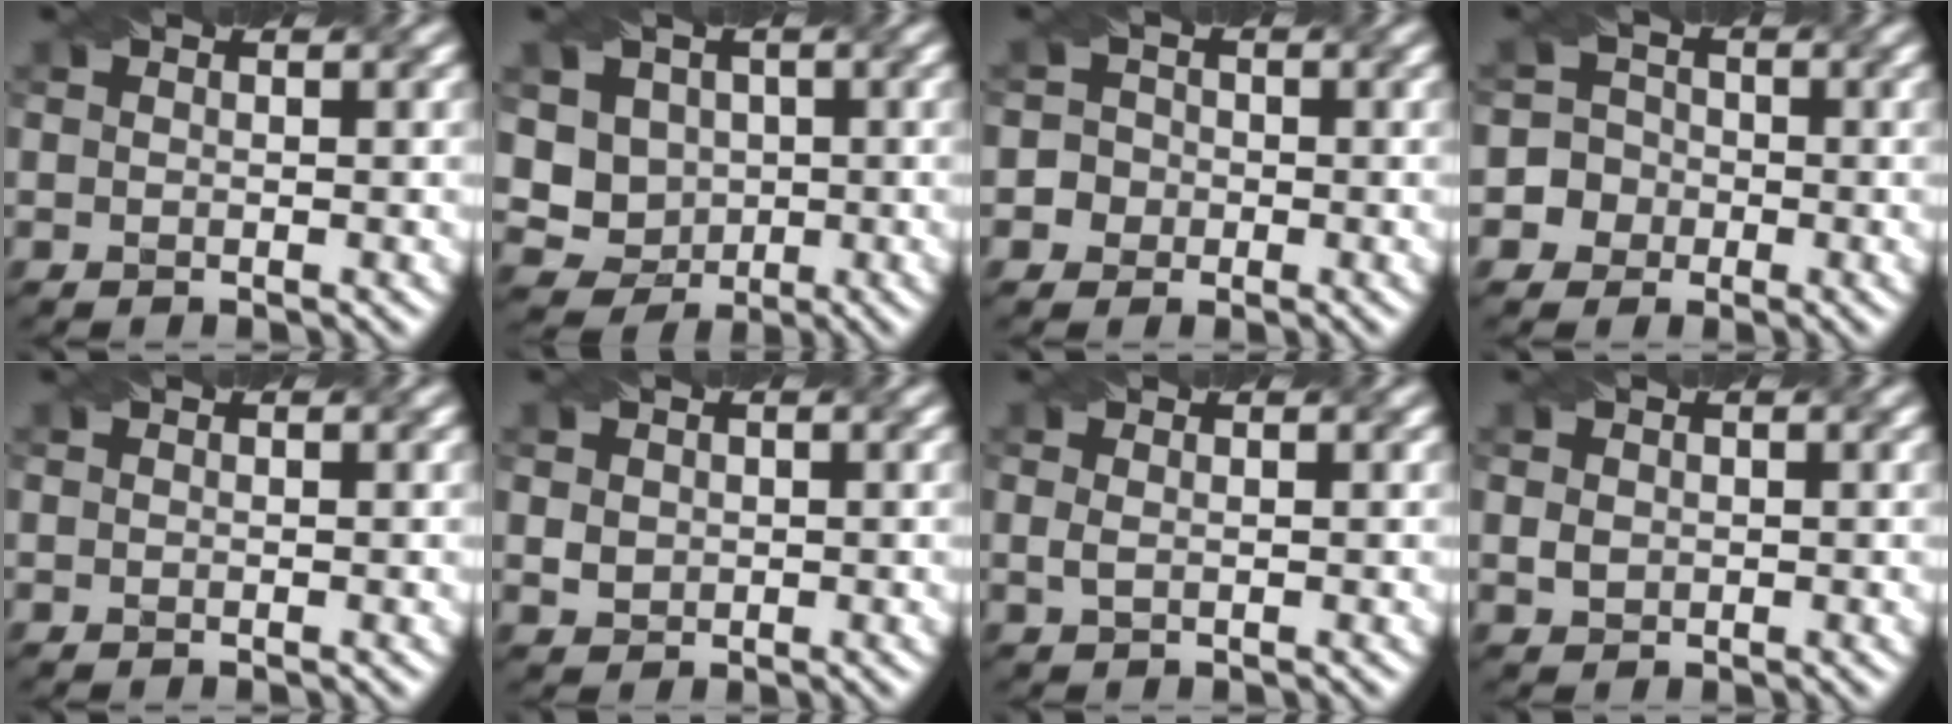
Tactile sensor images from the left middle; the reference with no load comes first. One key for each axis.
{"total": 5.0, "fx": 0.8, "fy": 4.6, "fz": 1.8, "tx": -0.031, "ty": 0.012, "tz": 0.001}
{"total": 2.9, "fx": -0.8, "fy": 2.8, "fz": 0.2, "tx": 0.022, "ty": 0.018, "tz": -0.032}
{"total": 4.9, "fx": -1.9, "fy": 4.5, "fz": 0.3, "tx": 0.009, "ty": 0.013, "tz": -0.053}
{"total": 0.0}
{"total": 1.6, "fx": 0.5, "fy": 1.4, "fz": 0.6, "tx": -0.018, "ty": 0.006, "tz": 0.015}
{"total": 0.8, "fx": 0.1, "fy": 0.3, "fz": 0.7, "tx": -0.021, "ty": 0.003, "tz": 0.003}
{"total": 1.2, "fx": 0.2, "fy": 1.0, "fz": 0.5, "tx": -0.013, "ty": 0.001, "tz": 0.004}